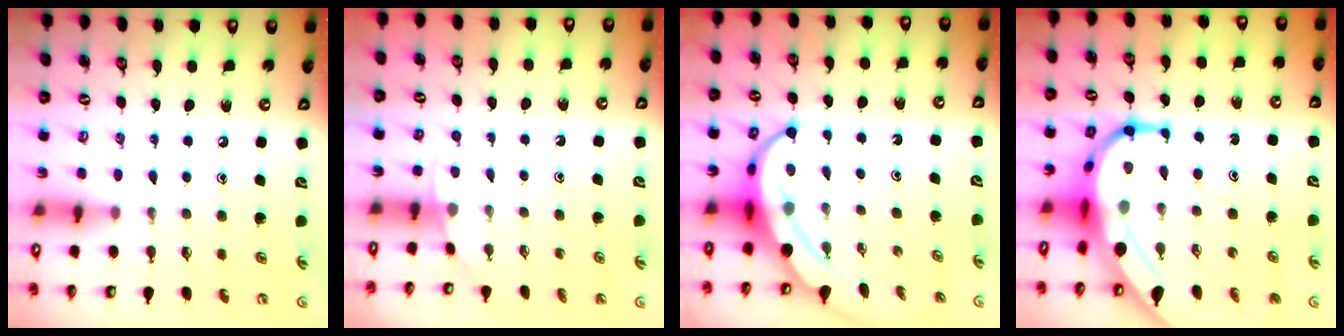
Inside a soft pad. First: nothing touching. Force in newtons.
{"total": 2.7, "press": 2.7, "slide": 0.1}
{"total": 9.3, "press": 9.2, "slide": 0.9}
{"total": 13.9, "press": 13.8, "slide": 1.3}